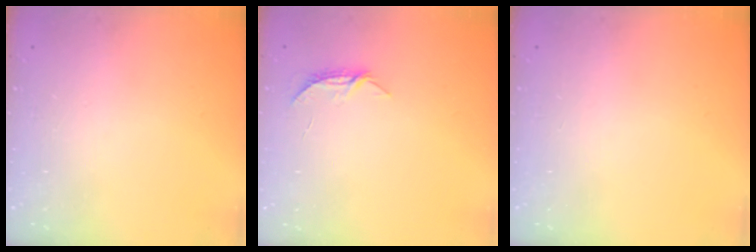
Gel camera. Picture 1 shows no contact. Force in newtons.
{"total": 5.2, "press": 5.2, "slide": 0.4}
{"total": 0.0}